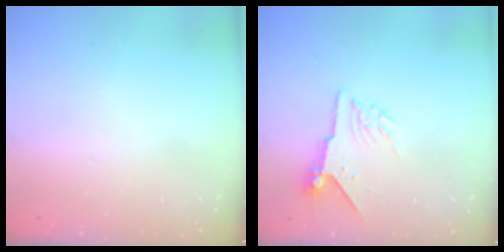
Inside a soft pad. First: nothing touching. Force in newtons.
{"total": 6.8, "press": 6.7, "slide": 1.1}